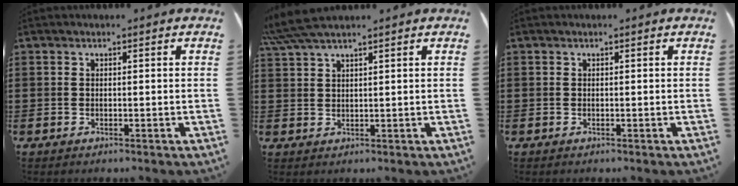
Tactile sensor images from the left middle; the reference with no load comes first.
{"total": 4.6, "force": [3.8, 0.4, 2.6], "torque": [-0.062, -0.005, 0.071]}
{"total": 0.0}